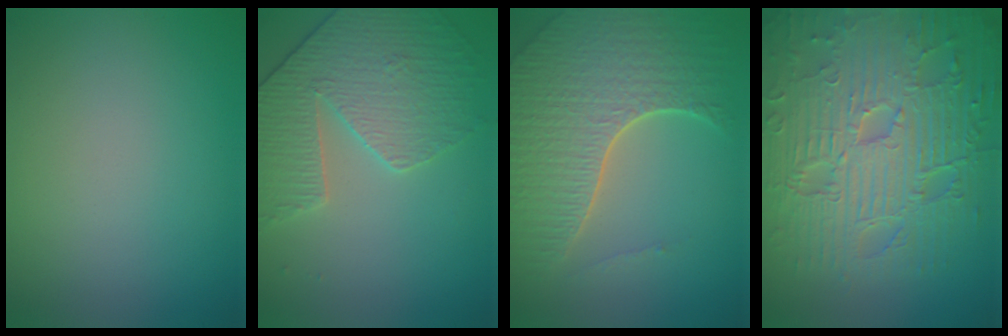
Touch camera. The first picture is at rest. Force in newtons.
{"total": 4.0, "press": 3.7, "slide": 1.5}
{"total": 7.4, "press": 5.3, "slide": 5.2}
{"total": 11.1, "press": 7.3, "slide": 8.4}